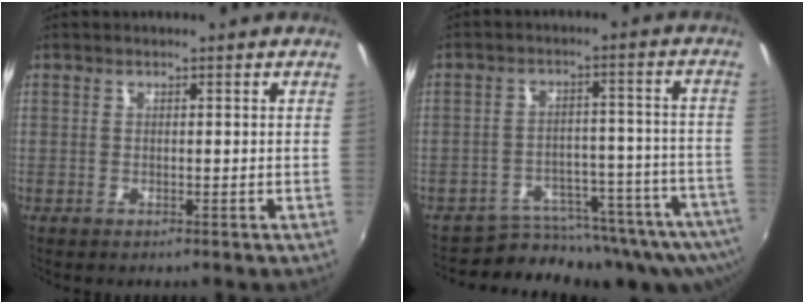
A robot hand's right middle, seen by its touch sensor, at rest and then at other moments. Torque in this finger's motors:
{"motor_torque": [1.11, -1.03, 0.17, 0.03]}